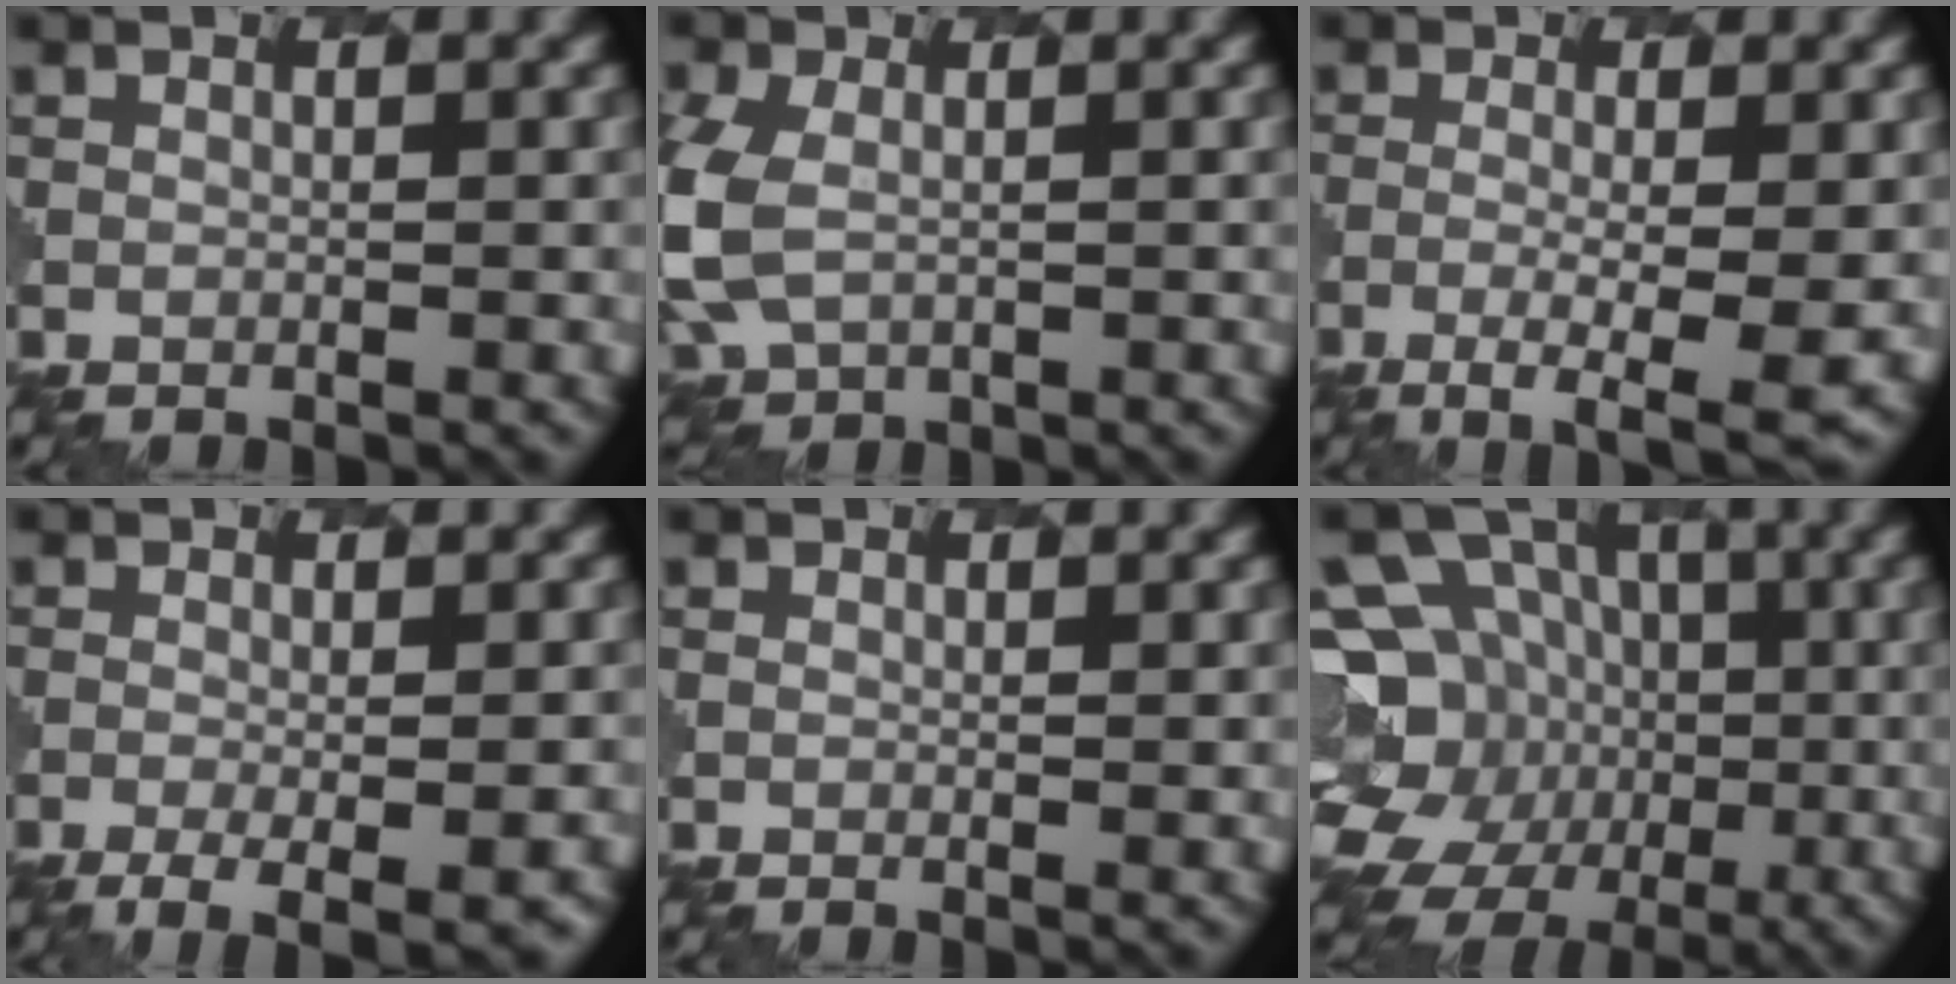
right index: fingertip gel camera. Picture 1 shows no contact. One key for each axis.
{"total": 6.2, "fx": -0.4, "fy": 4.6, "fz": 4.2, "tx": -0.121, "ty": -0.016, "tz": -0.005}
{"total": 5.2, "fx": -1.9, "fy": 1.2, "fz": 4.7, "tx": -0.076, "ty": -0.010, "tz": -0.031}
{"total": 4.8, "fx": -2.0, "fy": 1.4, "fz": 4.1, "tx": -0.064, "ty": -0.008, "tz": -0.025}
{"total": 1.0, "fx": 0.4, "fy": 0.2, "fz": 0.9, "tx": -0.013, "ty": -0.006, "tz": 0.006}
{"total": 15.2, "fx": -1.7, "fy": 13.8, "fz": 6.1, "tx": -0.165, "ty": 0.013, "tz": -0.038}